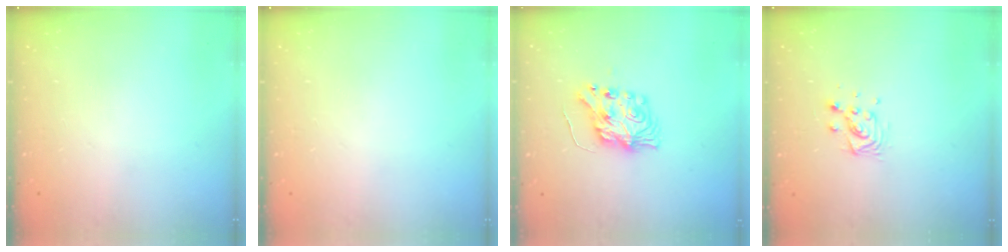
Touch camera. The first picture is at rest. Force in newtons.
{"total": 0.0}
{"total": 8.7, "press": 8.6, "slide": 0.4}
{"total": 7.8, "press": 7.8, "slide": 0.3}